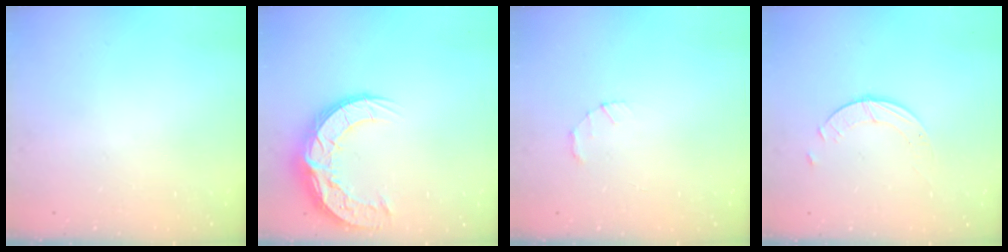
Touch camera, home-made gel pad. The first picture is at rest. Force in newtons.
{"total": 15.1, "press": 15.1, "slide": 1.2}
{"total": 1.4, "press": 1.3, "slide": 0.3}
{"total": 1.8, "press": 1.8, "slide": 0.2}